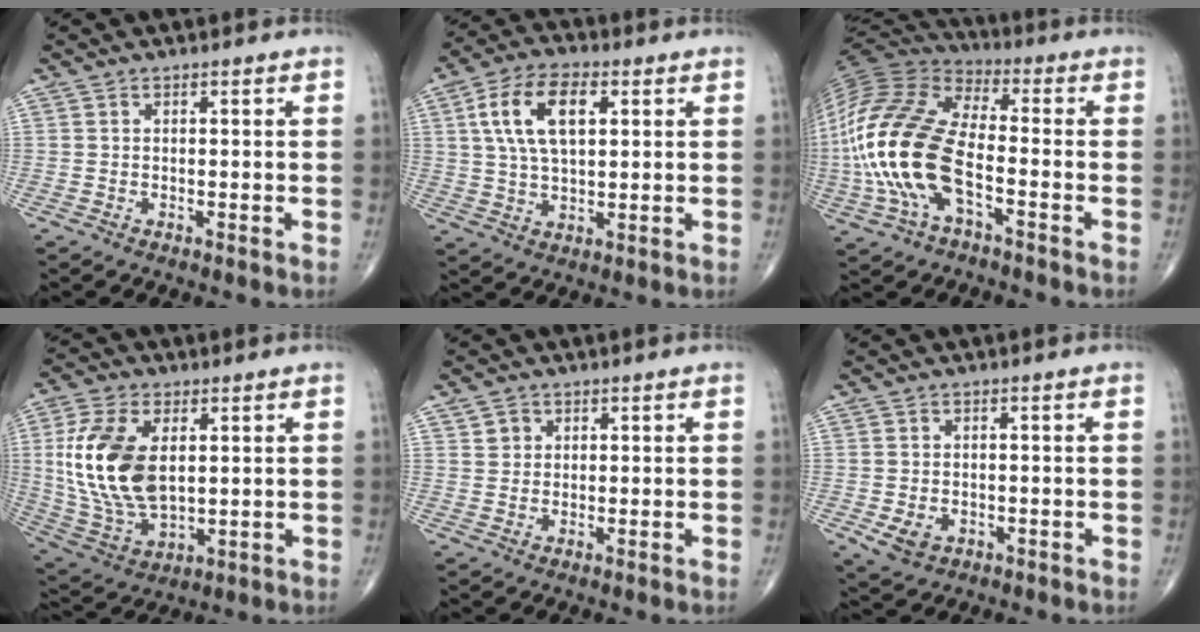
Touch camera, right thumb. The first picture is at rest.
{"total": 12.3, "force": [3.5, 6.4, 9.9], "torque": [-0.180, 0.007, 0.063]}
{"total": 21.8, "force": [-5.0, 10.6, 18.4], "torque": [-0.407, 0.021, -0.097]}
{"total": 17.4, "force": [2.8, 9.9, 14.1], "torque": [-0.286, -0.015, 0.062]}
{"total": 2.3, "force": [1.1, 2.0, 0.5], "torque": [0.006, -0.006, 0.015]}
{"total": 4.1, "force": [-1.2, 3.1, 2.4], "torque": [-0.039, -0.001, -0.010]}